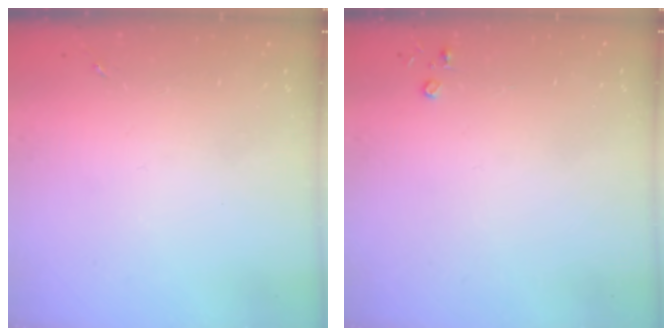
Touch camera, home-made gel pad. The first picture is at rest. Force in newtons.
{"total": 2.8, "press": 2.8, "slide": 0.3}